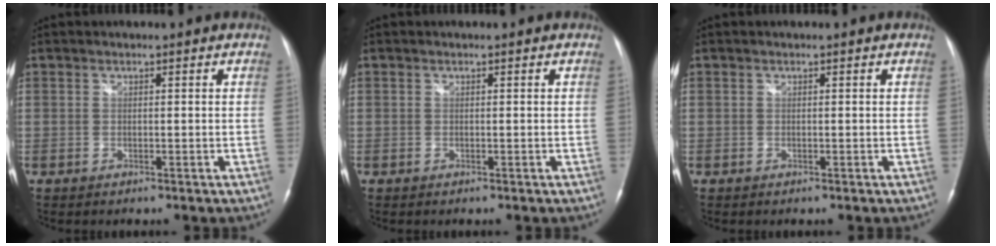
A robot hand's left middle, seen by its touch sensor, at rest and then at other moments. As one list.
[{"total": 0.0}, {"total": 0.0}]